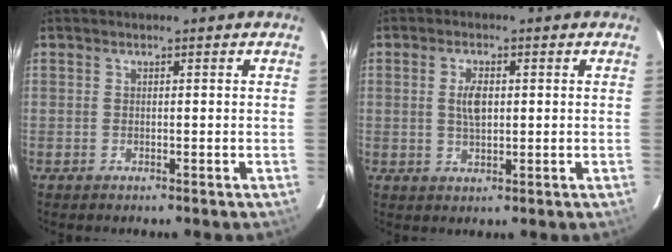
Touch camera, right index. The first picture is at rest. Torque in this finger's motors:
{"motor_torque": [0.09, -0.02, 0.21, 0.06]}